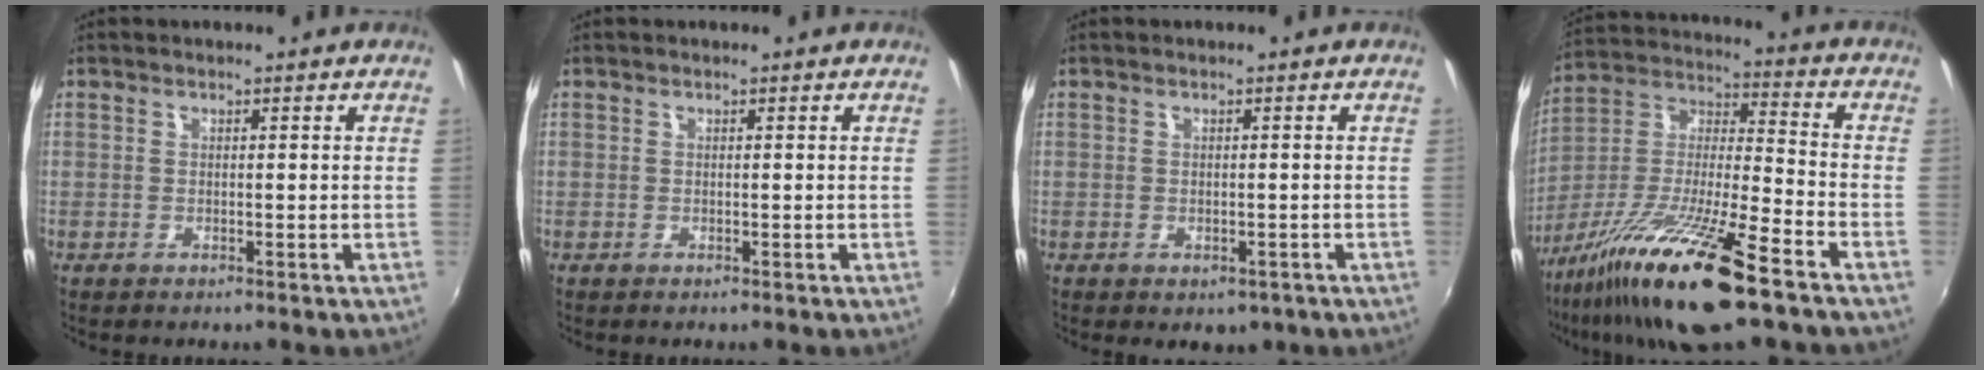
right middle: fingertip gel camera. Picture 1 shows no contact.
{"total": 0.0}
{"total": 2.3, "force": [-1.0, 1.8, 1.2], "torque": [-0.021, -0.008, -0.010]}
{"total": 19.7, "force": [-12.5, 2.3, 15.0], "torque": [-0.283, -0.020, -0.233]}